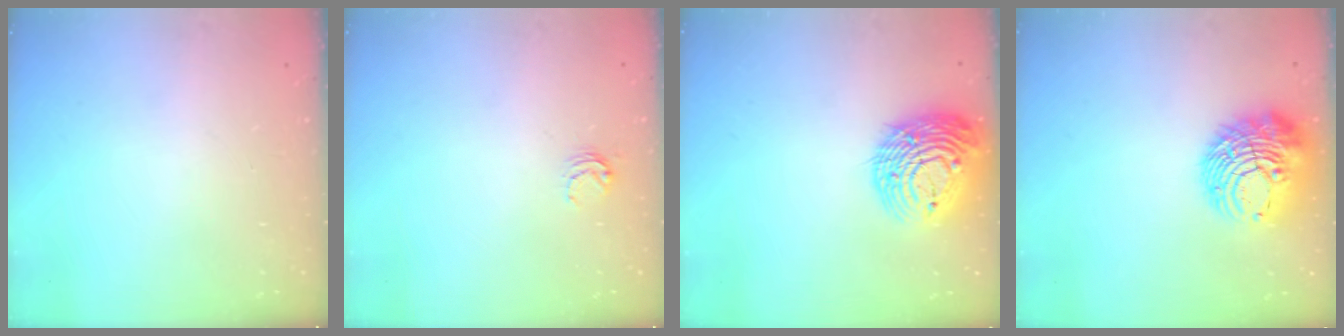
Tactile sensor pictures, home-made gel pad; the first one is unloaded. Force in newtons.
{"total": 4.3, "press": 4.3, "slide": 0.3}
{"total": 16.6, "press": 16.5, "slide": 2.2}
{"total": 12.9, "press": 12.8, "slide": 1.5}